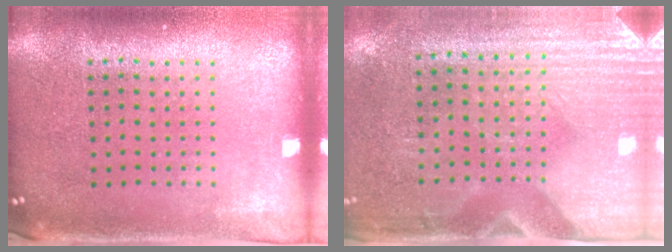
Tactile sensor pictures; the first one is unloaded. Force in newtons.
{"total": 2.9, "press": 2.6, "slide": 1.5}